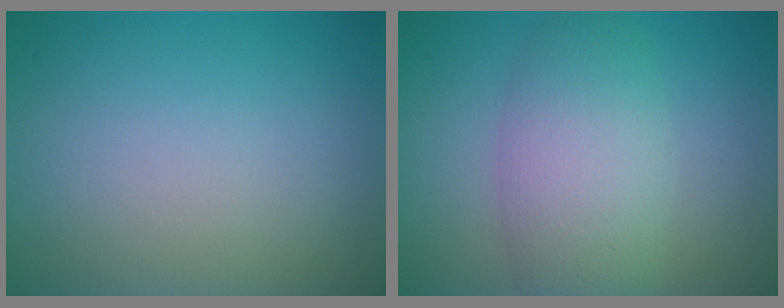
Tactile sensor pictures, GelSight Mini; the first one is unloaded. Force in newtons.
{"total": 5.8, "press": 5.8, "slide": 0.3}